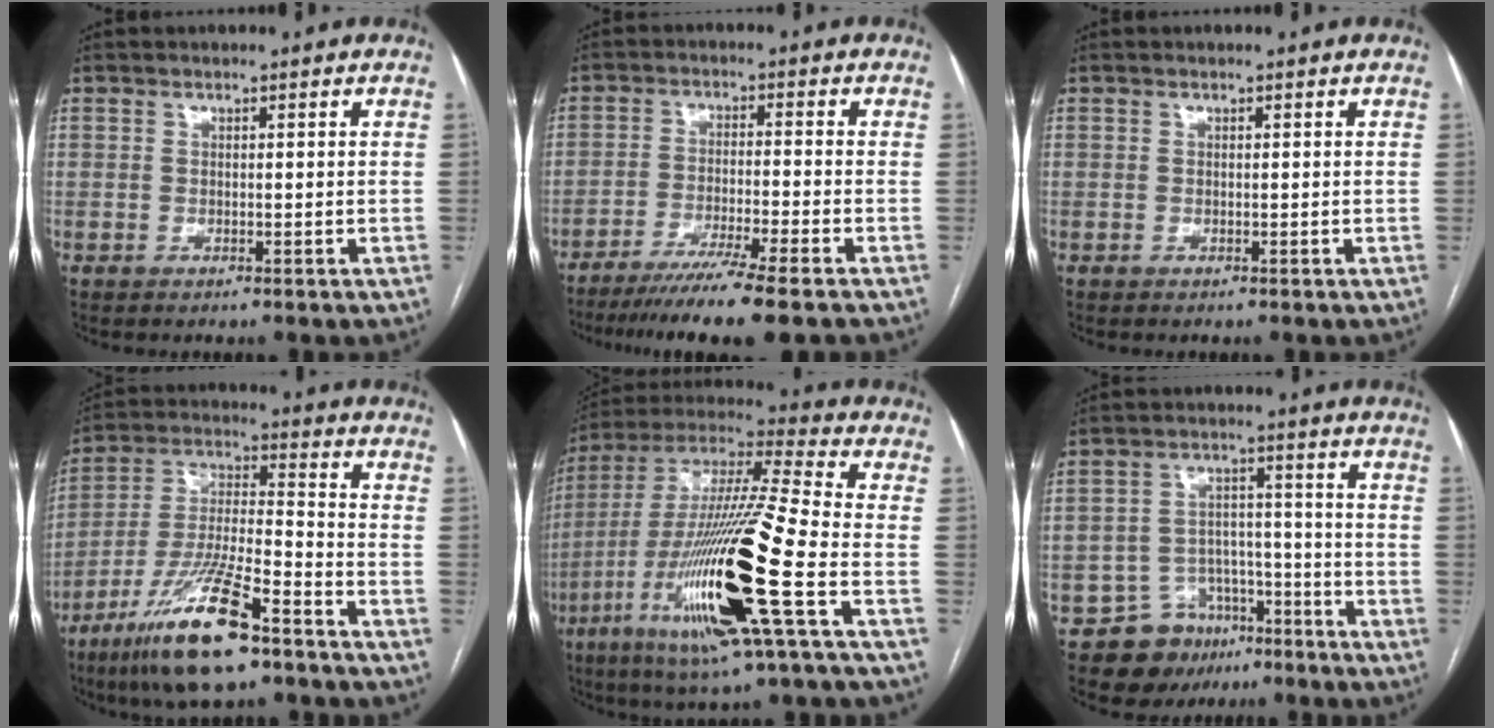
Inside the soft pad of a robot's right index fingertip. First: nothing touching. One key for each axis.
{"total": 11.0, "fx": -8.8, "fy": -1.8, "fz": 6.4, "tx": -0.082, "ty": -0.037, "tz": -0.137}
{"total": 0.0}
{"total": 16.5, "fx": -10.5, "fy": 2.4, "fz": 12.5, "tx": -0.267, "ty": -0.032, "tz": -0.196}
{"total": 23.6, "fx": -7.9, "fy": 0.8, "fz": 22.2, "tx": -0.447, "ty": -0.032, "tz": -0.152}
{"total": 9.4, "fx": -6.3, "fy": 6.6, "fz": 2.1, "tx": -0.028, "ty": 0.031, "tz": -0.095}